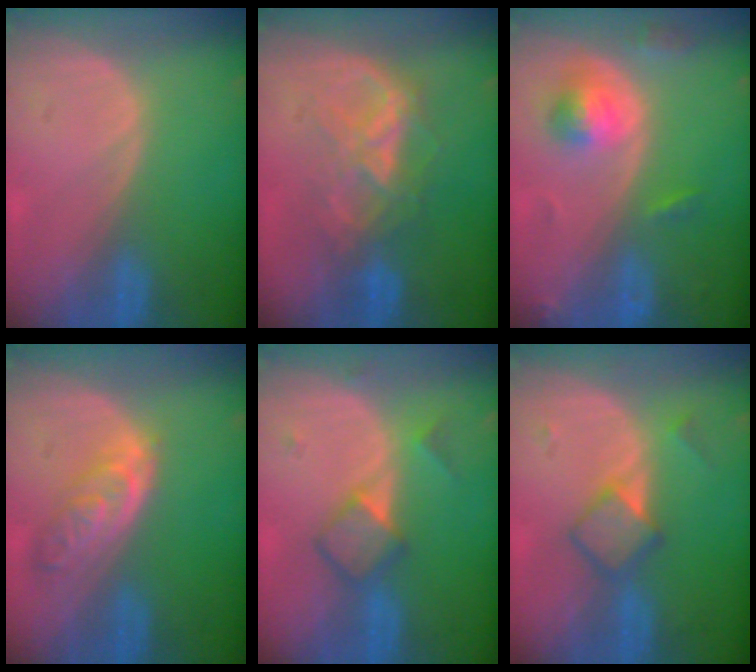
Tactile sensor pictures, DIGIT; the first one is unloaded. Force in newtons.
{"total": 6.4, "press": 6.4, "slide": 0.7}
{"total": 5.4, "press": 4.9, "slide": 2.3}
{"total": 5.2, "press": 5.2, "slide": 0.4}
{"total": 4.8, "press": 4.6, "slide": 1.3}
{"total": 4.7, "press": 4.6, "slide": 0.6}